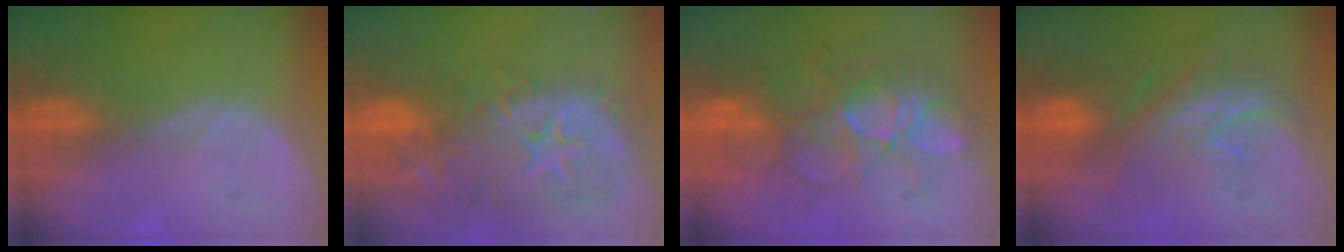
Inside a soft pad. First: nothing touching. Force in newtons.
{"total": 14.0, "press": 11.3, "slide": 8.3}
{"total": 9.3, "press": 8.9, "slide": 2.6}
{"total": 8.2, "press": 8.0, "slide": 2.0}